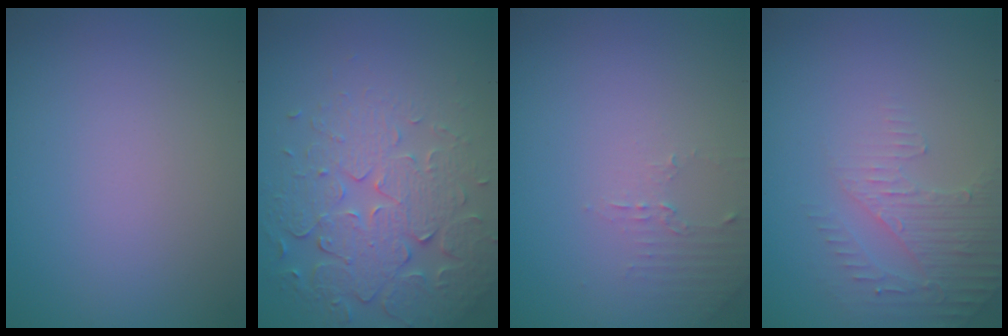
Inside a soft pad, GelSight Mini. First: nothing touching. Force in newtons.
{"total": 5.7, "press": 4.7, "slide": 3.1}
{"total": 1.4, "press": 1.4, "slide": 0.4}
{"total": 3.0, "press": 2.9, "slide": 0.8}